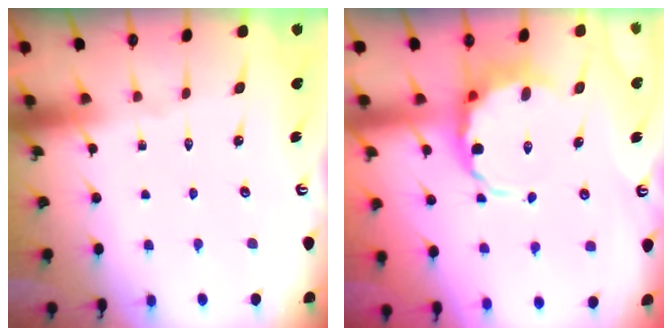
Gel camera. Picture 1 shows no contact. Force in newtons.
{"total": 6.5, "press": 6.2, "slide": 2.1}